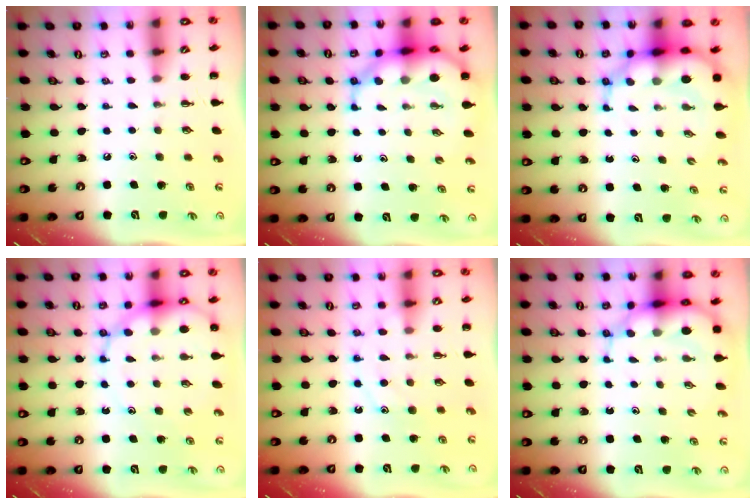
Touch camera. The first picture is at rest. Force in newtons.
{"total": 7.9, "press": 7.6, "slide": 2.1}
{"total": 9.1, "press": 8.7, "slide": 2.6}
{"total": 13.5, "press": 13.1, "slide": 3.1}
{"total": 11.1, "press": 11.1, "slide": 0.8}
{"total": 7.6, "press": 7.3, "slide": 2.2}